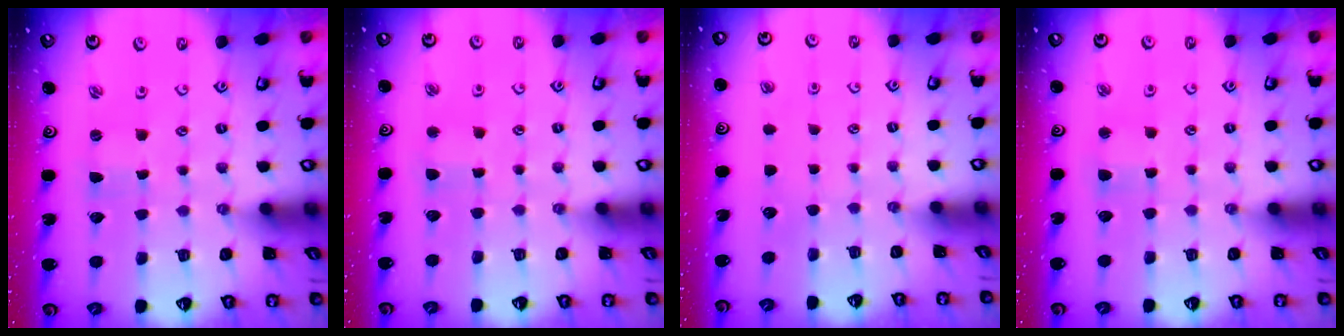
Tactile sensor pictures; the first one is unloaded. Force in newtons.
{"total": 2.7, "press": 2.7, "slide": 0.3}
{"total": 0.0}
{"total": 2.8, "press": 2.8, "slide": 0.2}